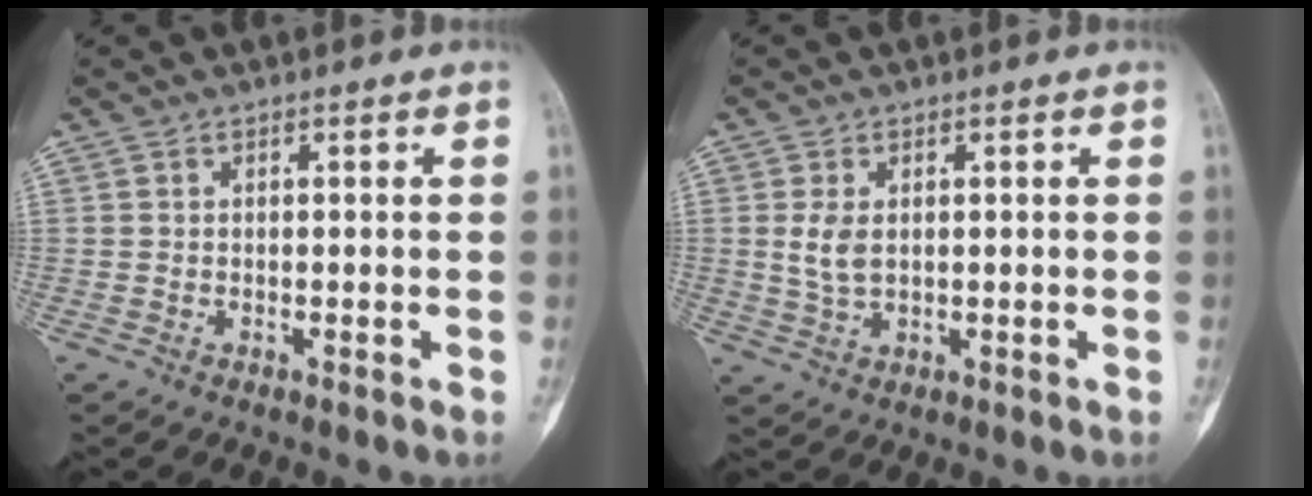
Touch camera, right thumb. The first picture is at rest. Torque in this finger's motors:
{"motor_torque": [0.85, 0.00, 0.25, -0.72, 0.07]}